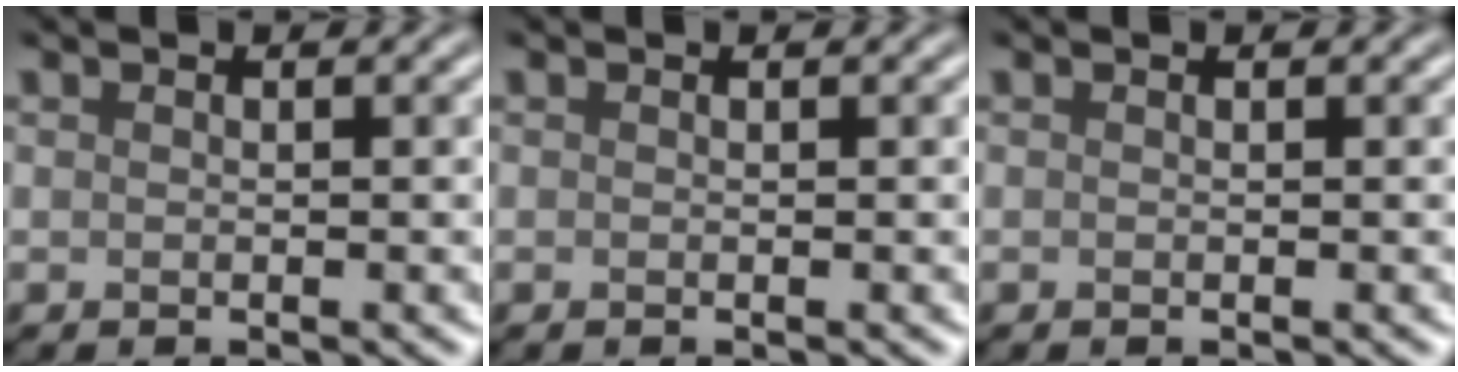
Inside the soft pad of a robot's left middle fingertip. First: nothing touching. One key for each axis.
{"total": 0.0}
{"total": 0.0}